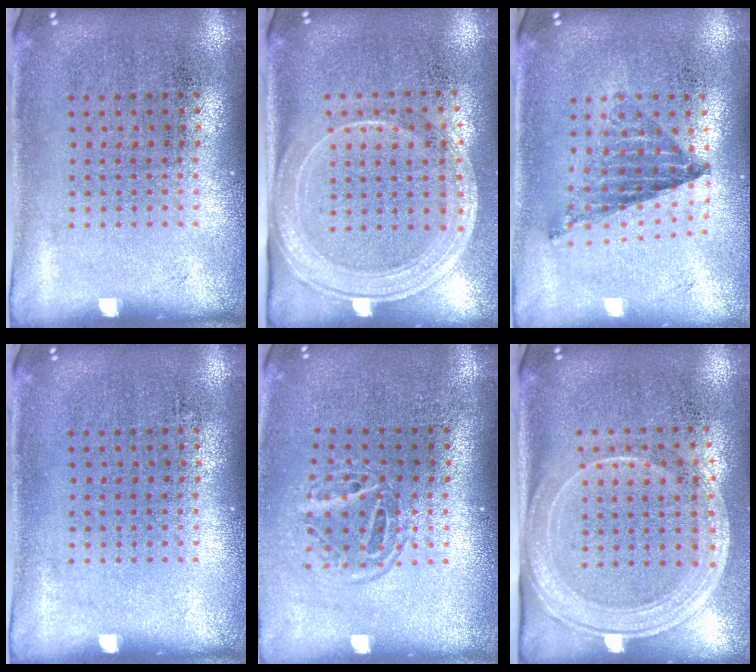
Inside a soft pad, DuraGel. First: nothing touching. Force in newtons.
{"total": 2.0, "press": 1.7, "slide": 1.1}
{"total": 0.8, "press": 0.8, "slide": 0.2}
{"total": 0.0}
{"total": 1.6, "press": 1.2, "slide": 1.1}
{"total": 2.0, "press": 1.7, "slide": 1.1}